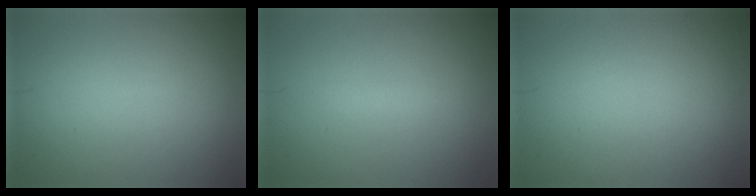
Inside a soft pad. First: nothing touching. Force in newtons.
{"total": 1.2, "press": 1.2, "slide": 0.0}
{"total": 0.0}